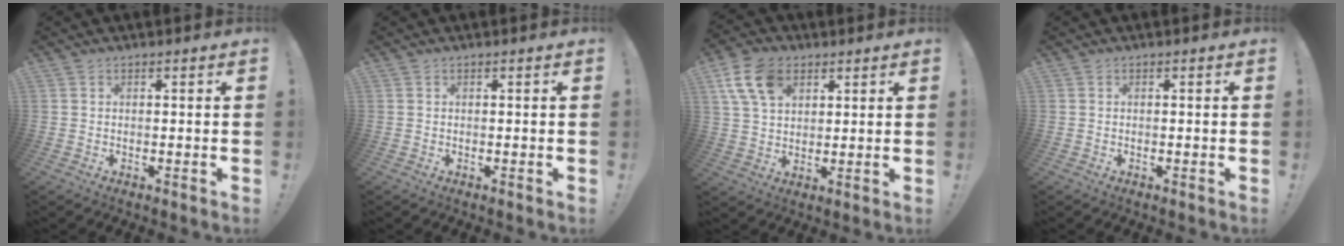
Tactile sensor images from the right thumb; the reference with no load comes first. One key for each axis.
{"total": 0.0}
{"total": 12.0, "fx": 5.6, "fy": 7.9, "fz": 7.1, "tx": -0.132, "ty": -0.006, "tz": 0.110}
{"total": 0.0}